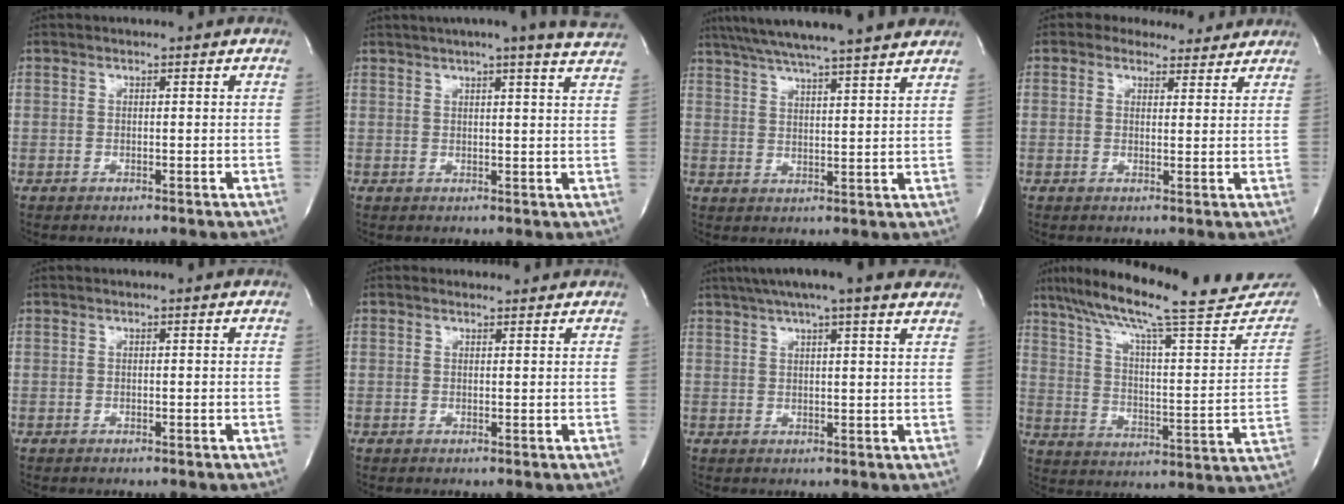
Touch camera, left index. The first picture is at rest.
{"total": 12.8, "force": [11.1, -0.6, 6.2], "torque": [-0.097, -0.012, 0.121]}
{"total": 19.9, "force": [17.2, 0.6, 9.9], "torque": [-0.172, 0.021, 0.237]}
{"total": 5.9, "force": [5.1, 2.7, 0.8], "torque": [-0.002, 0.007, 0.052]}
{"total": 0.0}
{"total": 1.0, "force": [0.9, 0.4, -0.2], "torque": [-0.011, 0.000, 0.007]}
{"total": 14.6, "force": [11.7, 1.1, 8.7], "torque": [-0.145, 0.039, 0.147]}
{"total": 28.1, "force": [23.9, 3.1, 14.4], "torque": [-0.233, -0.040, 0.321]}